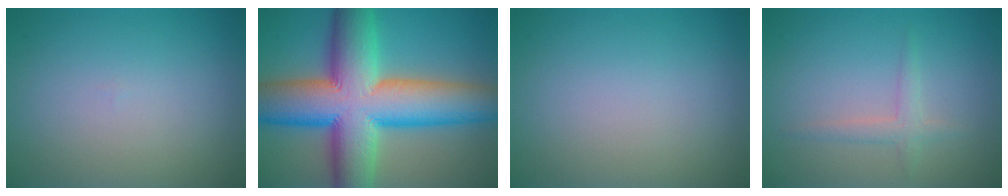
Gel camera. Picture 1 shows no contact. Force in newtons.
{"total": 16.5, "press": 16.5, "slide": 0.4}
{"total": 0.0}
{"total": 1.5, "press": 1.5, "slide": 0.1}